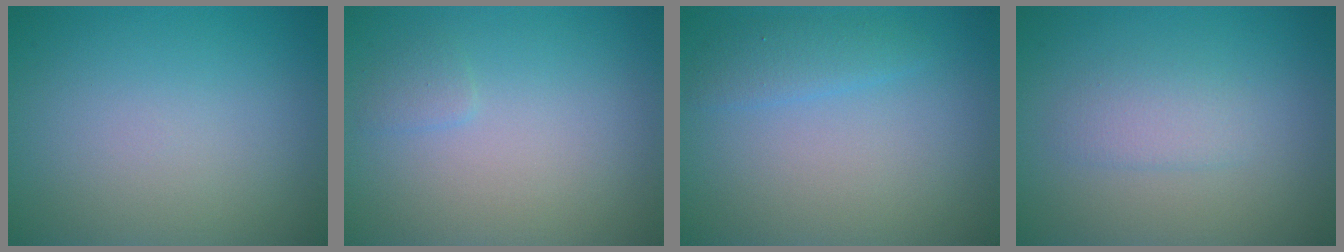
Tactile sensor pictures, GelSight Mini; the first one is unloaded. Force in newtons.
{"total": 0.7, "press": 0.7, "slide": 0.1}
{"total": 1.7, "press": 1.7, "slide": 0.2}
{"total": 1.7, "press": 1.7, "slide": 0.1}